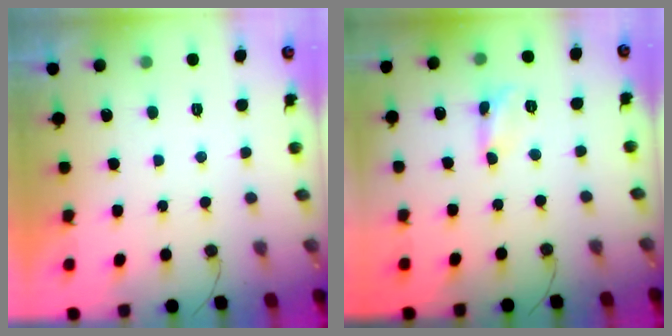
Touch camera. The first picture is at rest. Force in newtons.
{"total": 2.0, "press": 2.0, "slide": 0.2}